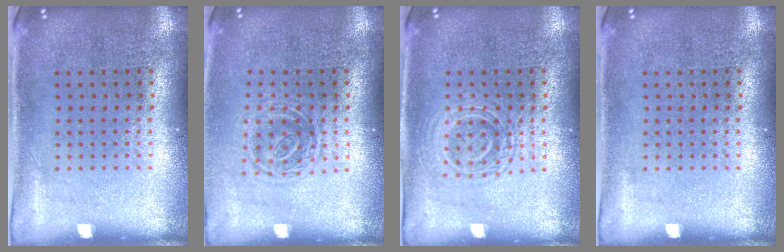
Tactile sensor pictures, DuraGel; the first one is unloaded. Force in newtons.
{"total": 1.3, "press": 1.1, "slide": 0.7}
{"total": 1.4, "press": 1.3, "slide": 0.3}
{"total": 0.0}